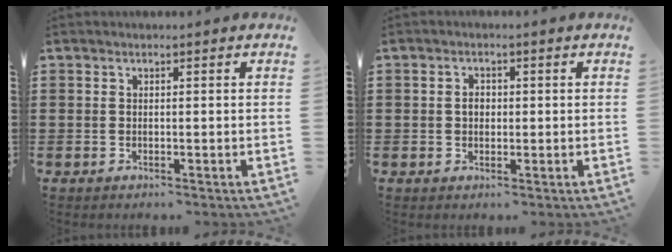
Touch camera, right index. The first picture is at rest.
{"total": 1.9, "force": [0.1, 1.4, 1.3], "torque": [-0.027, 0.007, 0.000]}